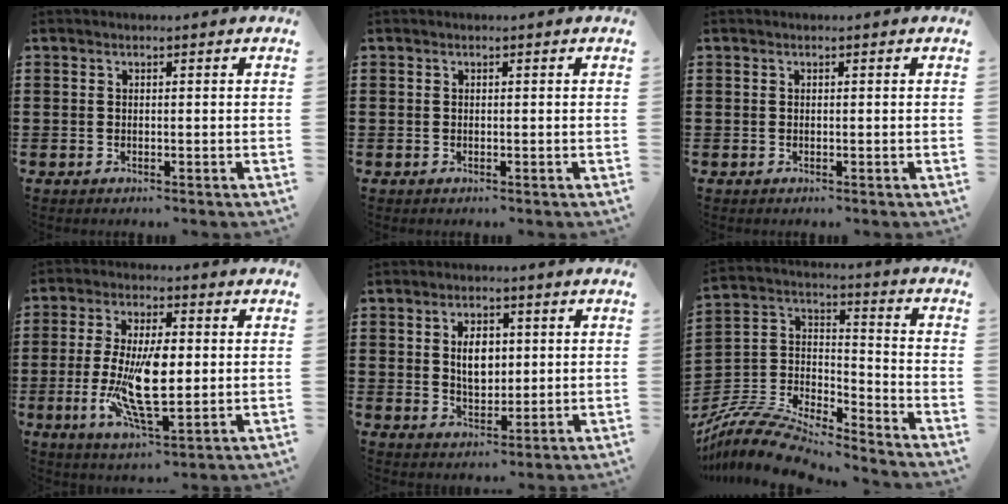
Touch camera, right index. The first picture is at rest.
{"total": 0.0}
{"total": 0.0}
{"total": 11.6, "force": [-0.6, 4.1, 10.8], "torque": [-0.231, -0.014, -0.010]}
{"total": 5.2, "force": [0.8, 3.2, 4.0], "torque": [-0.071, 0.007, 0.007]}
{"total": 10.2, "force": [-9.4, 2.2, 3.3], "torque": [-0.076, 0.014, -0.190]}